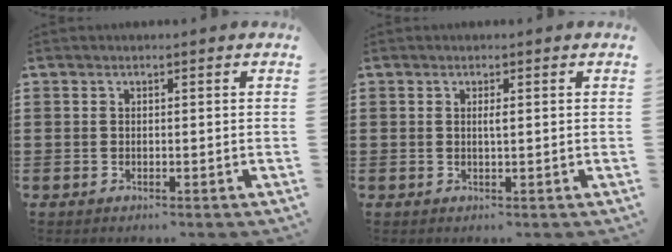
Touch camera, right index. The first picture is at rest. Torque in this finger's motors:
{"motor_torque": [0.03, -0.02, 0.00, 0.00]}